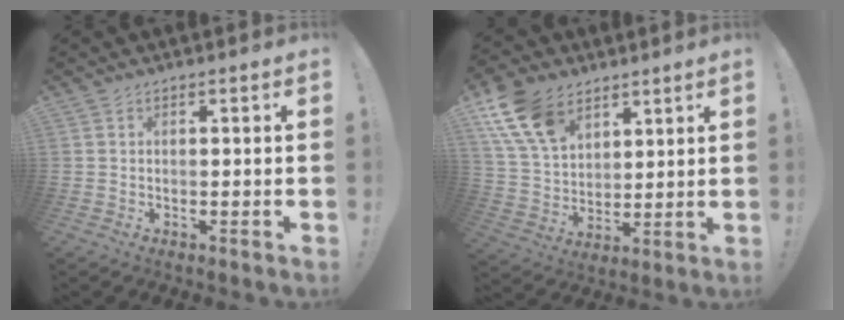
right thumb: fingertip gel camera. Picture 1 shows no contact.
{"total": 15.5, "force": [8.9, 9.8, 8.1], "torque": [-0.171, -0.037, 0.172]}